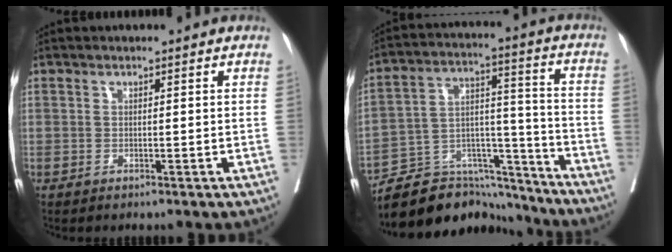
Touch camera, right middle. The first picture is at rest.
{"total": 15.6, "force": [-14.9, 4.5, 2.0], "torque": [-0.024, 0.057, -0.238]}